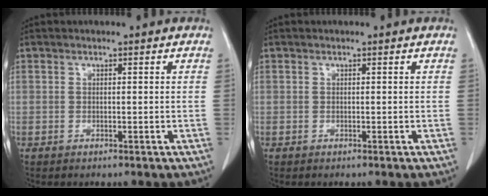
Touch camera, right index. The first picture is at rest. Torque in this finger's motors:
{"motor_torque": [0.00, 0.00, 0.00, 0.00]}